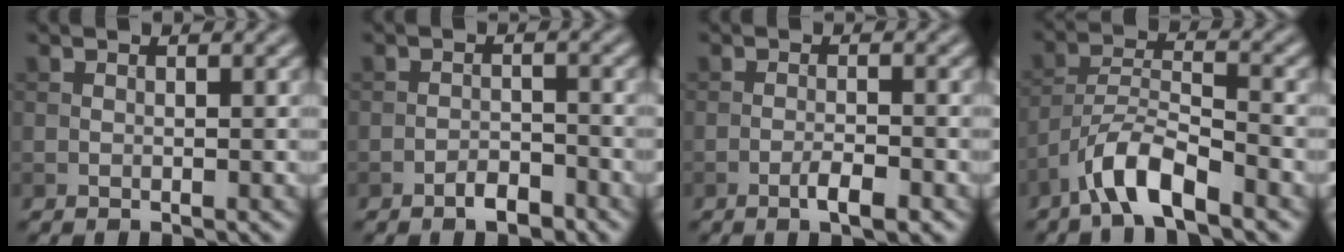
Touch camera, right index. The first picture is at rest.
{"total": 2.2, "force": [-1.6, 0.8, 1.2], "torque": [-0.013, 0.006, -0.030]}
{"total": 2.5, "force": [-1.4, 0.5, 2.0], "torque": [-0.035, 0.002, -0.026]}
{"total": 5.4, "force": [-3.9, 1.2, 3.5], "torque": [-0.063, 0.006, -0.079]}